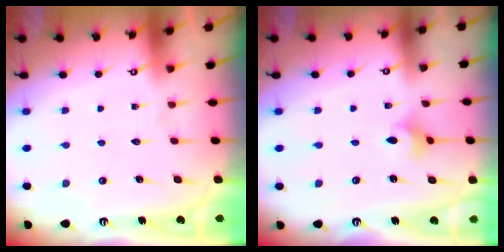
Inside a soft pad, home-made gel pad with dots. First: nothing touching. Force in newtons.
{"total": 3.3, "press": 3.3, "slide": 0.2}